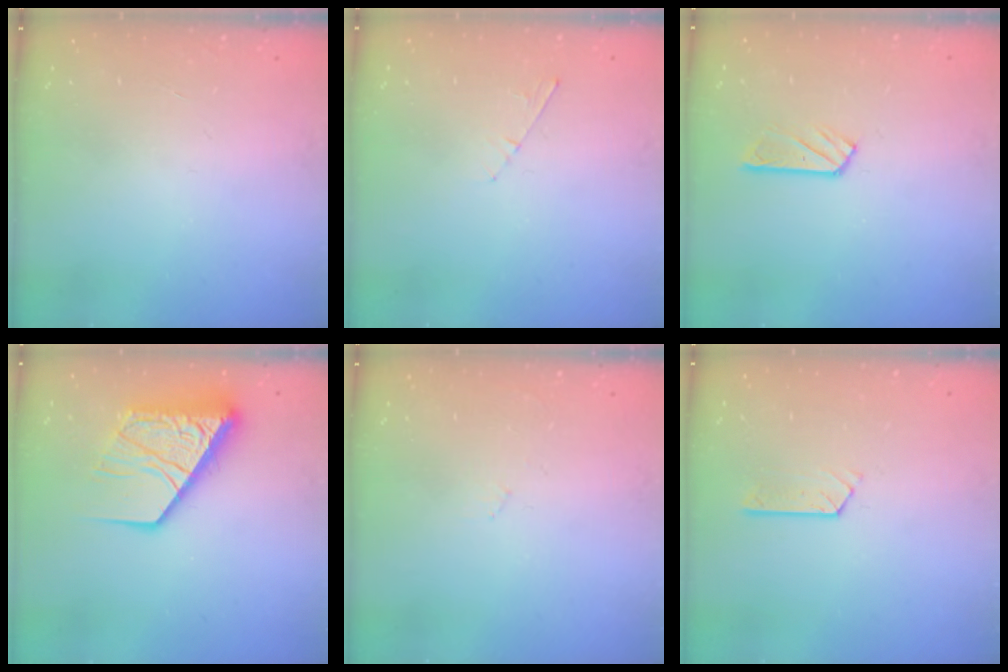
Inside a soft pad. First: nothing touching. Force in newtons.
{"total": 2.8, "press": 2.8, "slide": 0.4}
{"total": 4.7, "press": 4.6, "slide": 0.3}
{"total": 14.4, "press": 14.3, "slide": 1.8}
{"total": 2.7, "press": 2.6, "slide": 0.4}
{"total": 4.1, "press": 4.1, "slide": 0.4}